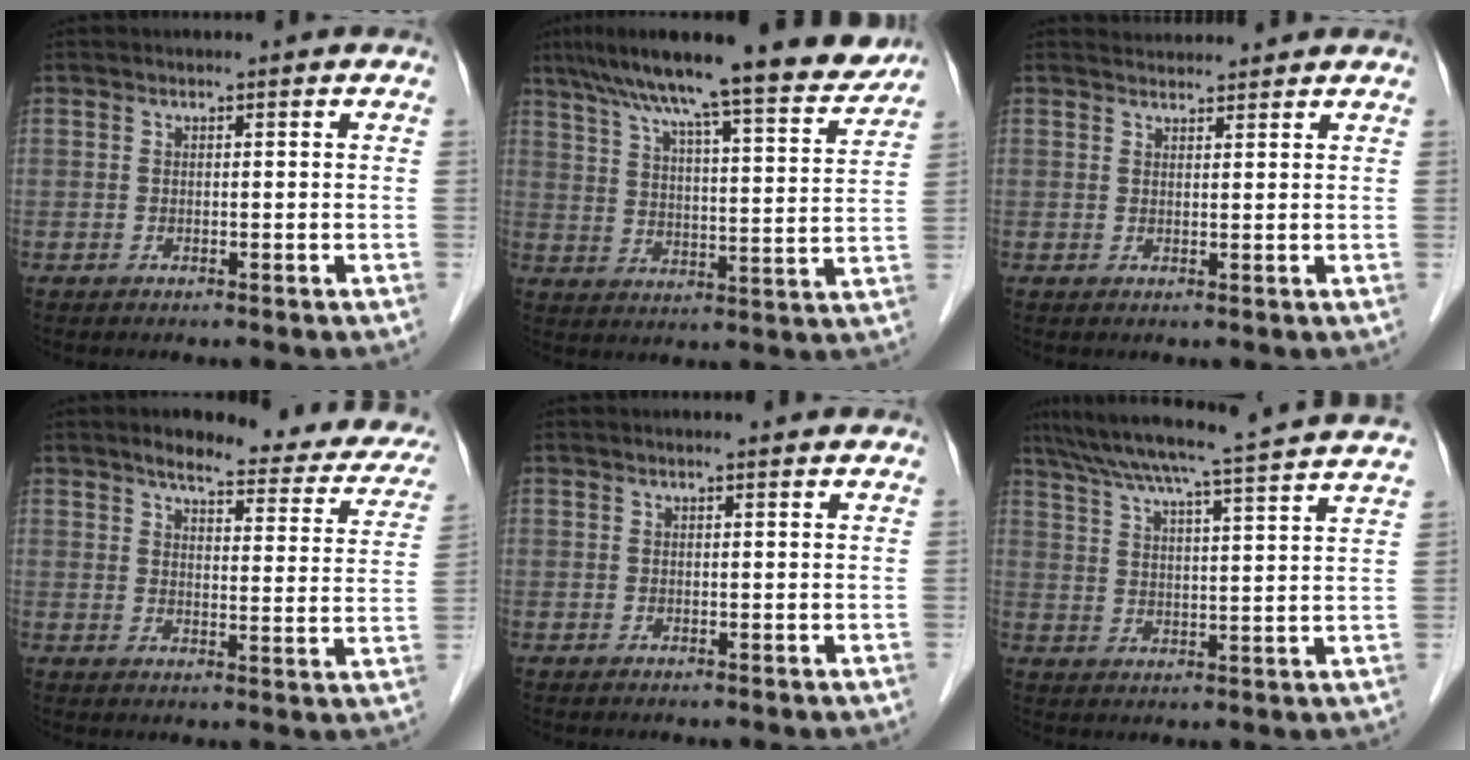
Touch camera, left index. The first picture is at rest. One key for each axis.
{"total": 19.4, "fx": 16.3, "fy": 1.4, "fz": 10.3, "tx": -0.160, "ty": 0.006, "tz": 0.230}
{"total": 3.0, "fx": 3.0, "fy": 0.4, "fz": 0.0, "tx": -0.008, "ty": 0.024, "tz": 0.049}
{"total": 18.3, "fx": 15.0, "fy": 4.6, "fz": 9.4, "tx": -0.095, "ty": 0.004, "tz": 0.166}
{"total": 2.3, "fx": 2.1, "fy": 0.0, "fz": 0.9, "tx": -0.014, "ty": 0.012, "tz": 0.024}
{"total": 21.7, "fx": 19.2, "fy": -1.2, "fz": 10.0, "tx": -0.177, "ty": -0.012, "tz": 0.251}